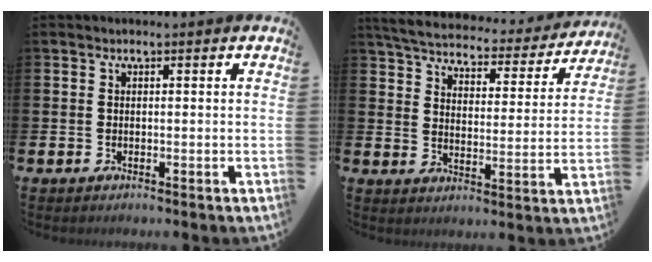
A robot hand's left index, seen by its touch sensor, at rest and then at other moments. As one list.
[{"total": 5.3, "force": [5.0, 1.1, 1.5], "torque": [-0.059, -0.035, 0.082]}]